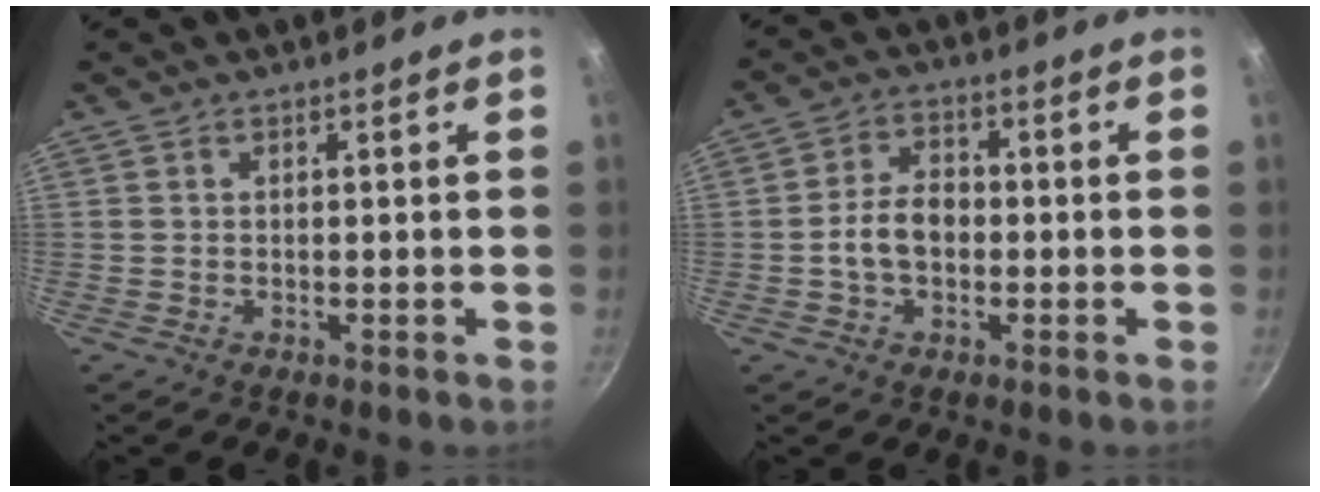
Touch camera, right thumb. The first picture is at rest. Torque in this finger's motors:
{"motor_torque": [1.04, 1.42, 0.76, -0.14, 0.06]}